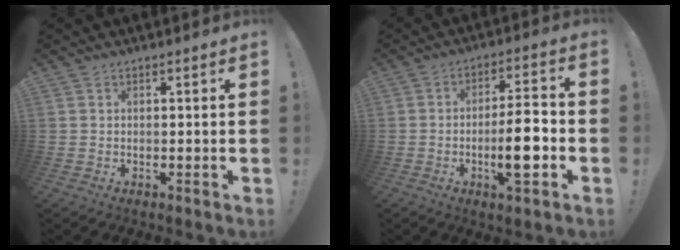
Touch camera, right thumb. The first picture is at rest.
{"total": 11.8, "force": [-3.2, 2.8, 11.0], "torque": [-0.179, 0.004, -0.062]}